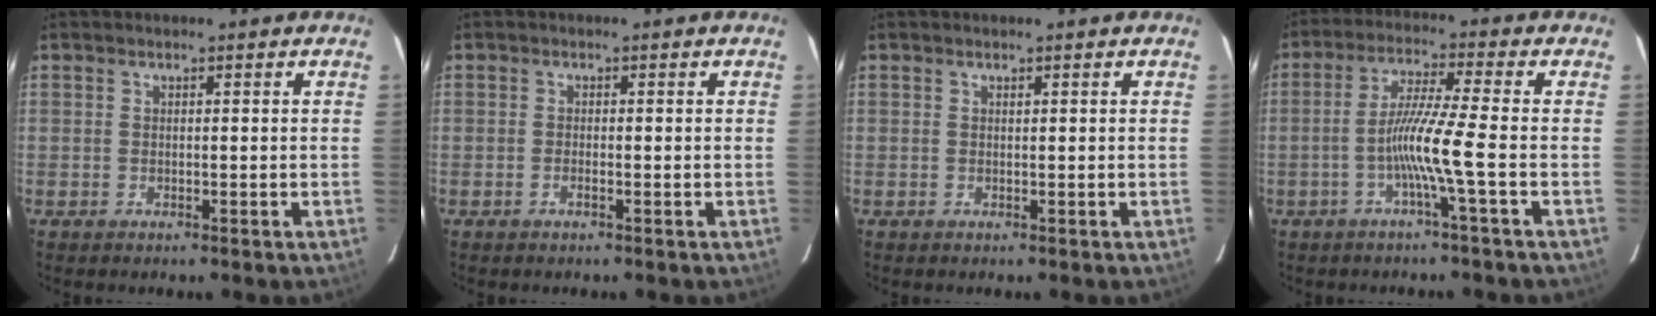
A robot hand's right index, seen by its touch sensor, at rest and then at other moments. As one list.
[{"total": 0.8, "force": [-0.4, 0.1, 0.6], "torque": [-0.015, 0.000, -0.008]}, {"total": 0.0}, {"total": 7.4, "force": [-2.2, -1.6, 6.9], "torque": [-0.132, 0.001, -0.046]}]